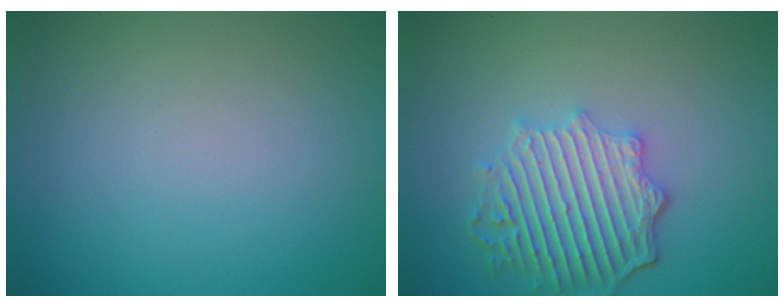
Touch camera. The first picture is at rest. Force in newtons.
{"total": 5.6, "press": 4.5, "slide": 3.3}